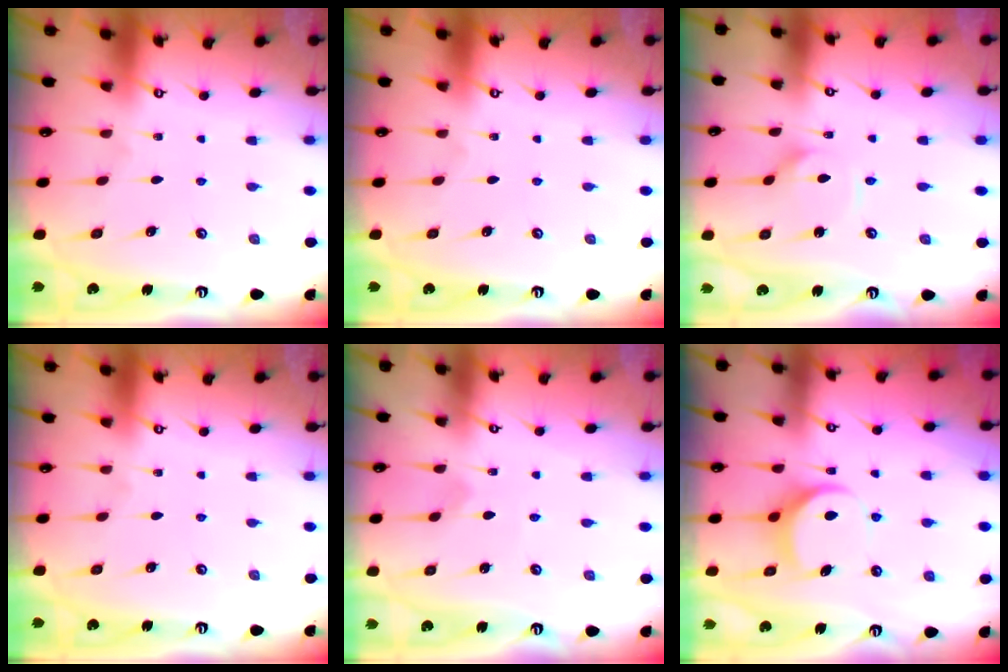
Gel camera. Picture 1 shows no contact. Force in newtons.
{"total": 0.0}
{"total": 3.4, "press": 3.4, "slide": 0.3}
{"total": 0.0}
{"total": 0.8, "press": 0.8, "slide": 0.0}
{"total": 7.8, "press": 7.7, "slide": 0.5}